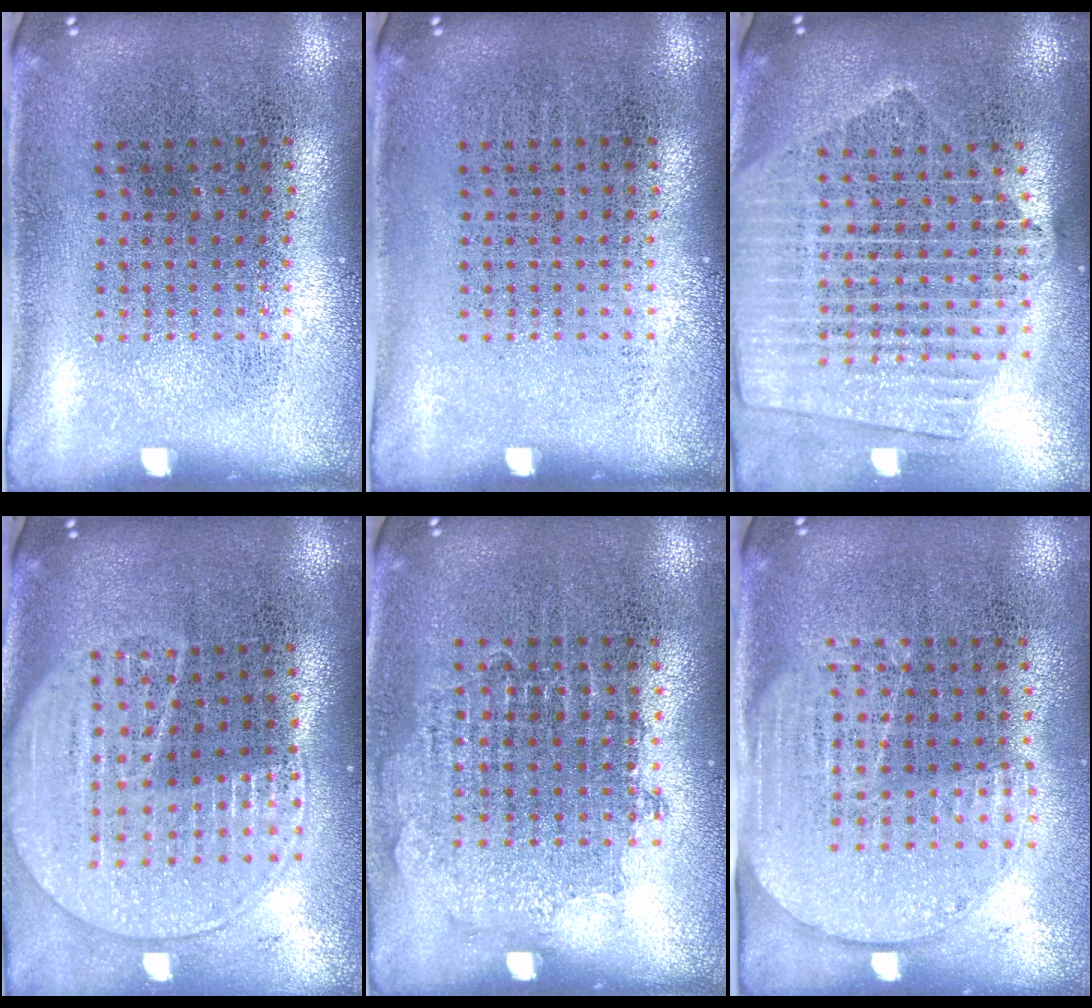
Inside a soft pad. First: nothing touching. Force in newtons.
{"total": 0.0}
{"total": 2.3, "press": 2.1, "slide": 1.1}
{"total": 2.0, "press": 1.8, "slide": 1.0}
{"total": 0.7, "press": 0.7, "slide": 0.3}
{"total": 1.6, "press": 1.4, "slide": 0.8}